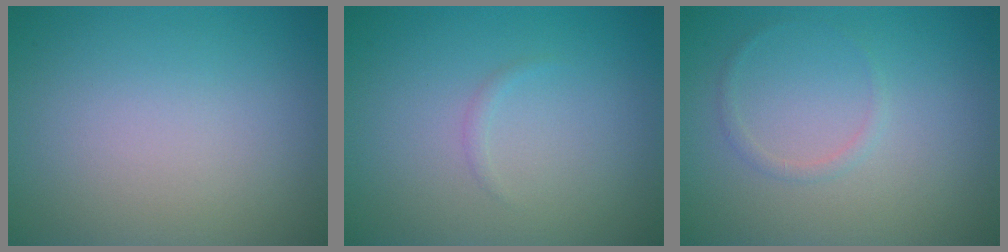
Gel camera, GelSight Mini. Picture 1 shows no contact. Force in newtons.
{"total": 0.5, "press": 0.5, "slide": 0.0}
{"total": 0.8, "press": 0.8, "slide": 0.0}